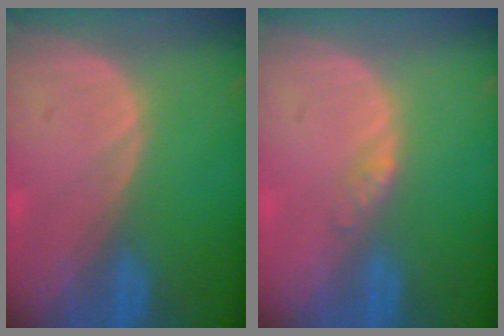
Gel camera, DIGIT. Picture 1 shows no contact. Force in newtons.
{"total": 1.4, "press": 1.4, "slide": 0.1}